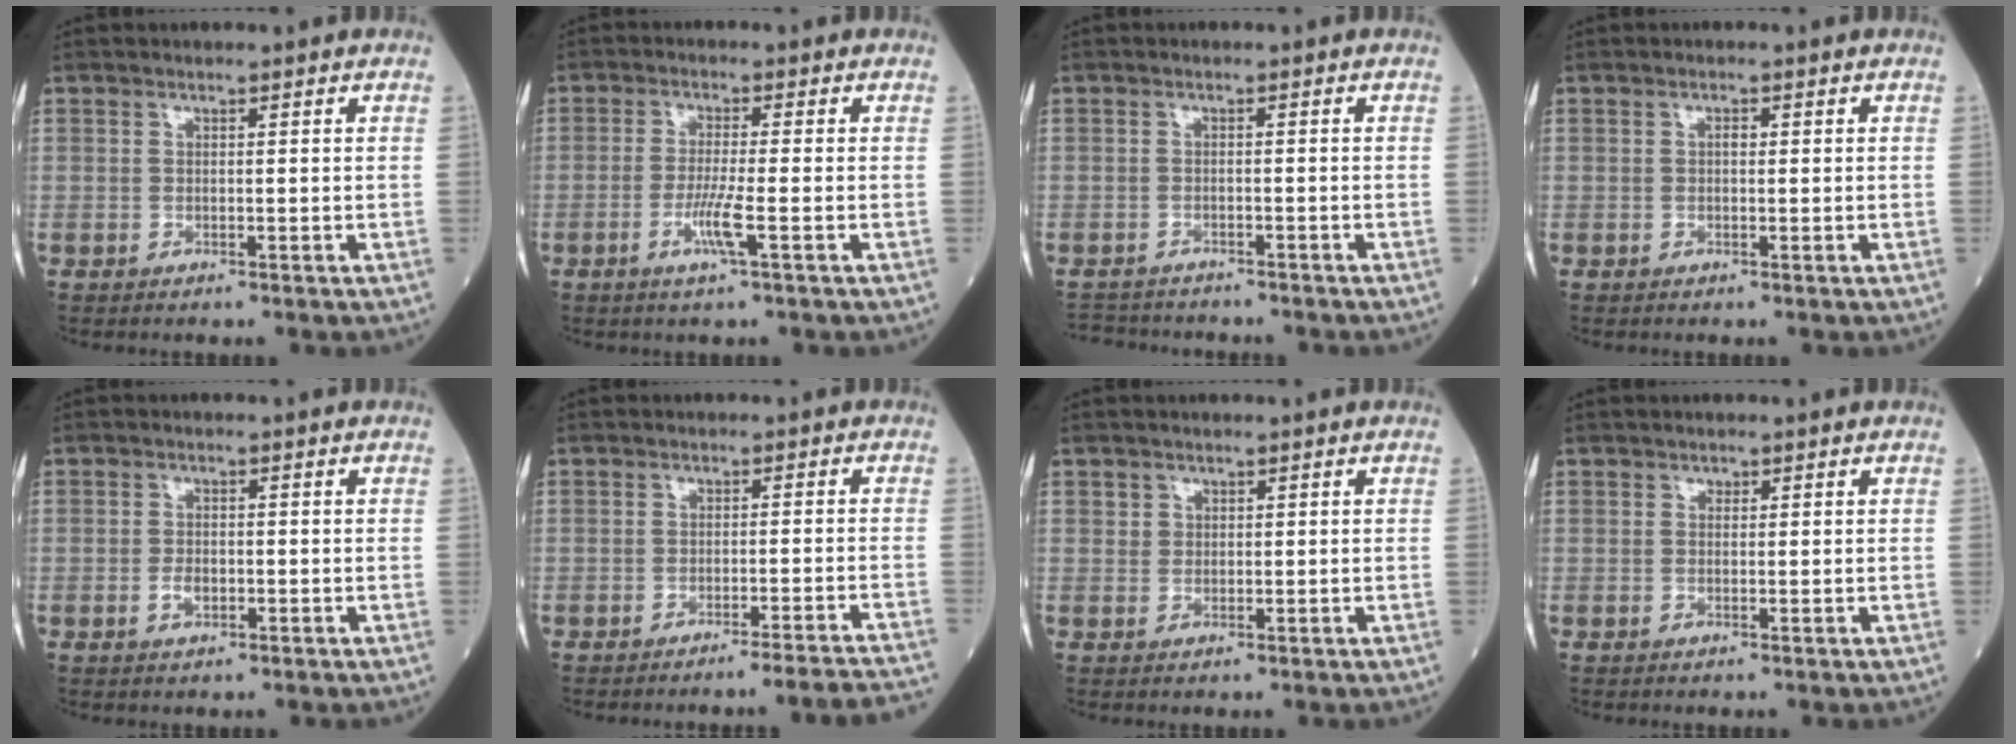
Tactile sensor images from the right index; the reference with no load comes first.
{"total": 4.3, "force": [-1.6, -0.4, 4.0], "torque": [-0.080, -0.009, -0.035]}
{"total": 6.2, "force": [-6.0, 1.2, 1.3], "torque": [-0.019, -0.006, -0.090]}
{"total": 0.8, "force": [0.1, 0.4, 0.6], "torque": [-0.012, 0.002, -0.001]}
{"total": 2.0, "force": [-0.7, 1.1, 1.5], "torque": [-0.029, 0.002, -0.009]}
{"total": 9.8, "force": [-9.1, -2.2, 2.8], "torque": [-0.004, -0.019, -0.113]}
{"total": 1.2, "force": [0.5, 1.1, 0.1], "torque": [0.012, 0.000, 0.004]}
{"total": 0.5, "force": [0.3, 0.4, 0.1], "torque": [0.001, 0.000, 0.002]}